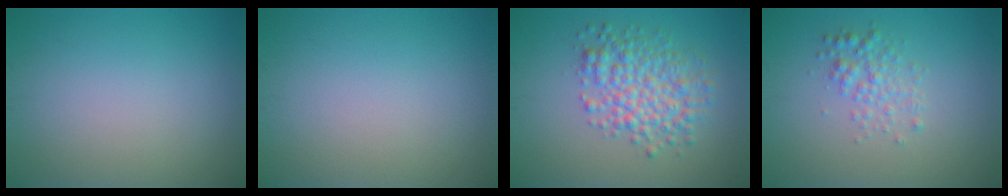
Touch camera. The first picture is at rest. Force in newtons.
{"total": 0.0}
{"total": 5.0, "press": 5.0, "slide": 0.1}
{"total": 2.2, "press": 2.2, "slide": 0.0}